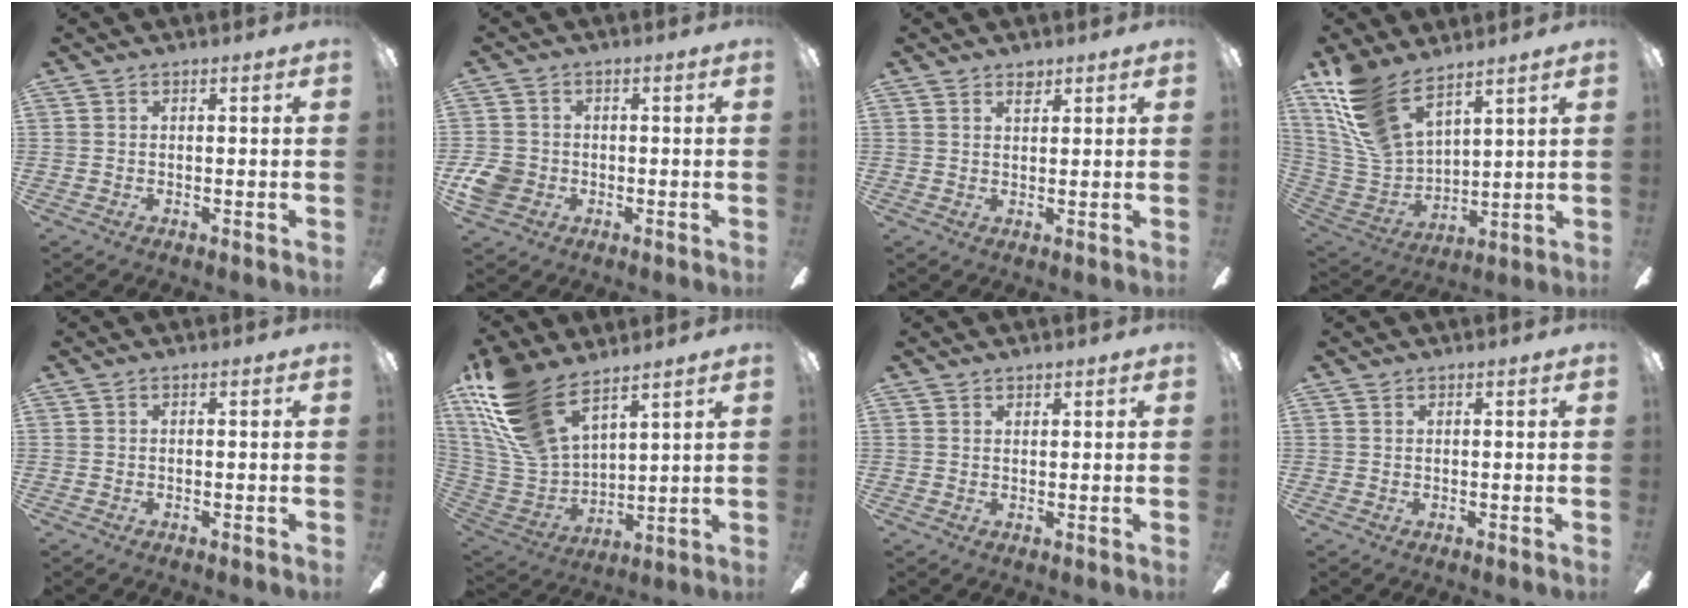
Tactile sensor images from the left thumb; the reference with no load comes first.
{"total": 5.9, "force": [-1.4, 5.1, 2.7], "torque": [-0.065, 0.008, -0.026]}
{"total": 2.3, "force": [1.9, 1.1, 0.7], "torque": [0.000, -0.008, 0.033]}
{"total": 15.8, "force": [11.7, 6.6, 8.2], "torque": [-0.216, -0.056, 0.220]}
{"total": 0.0}
{"total": 19.3, "force": [13.3, 8.7, 11.0], "torque": [-0.271, -0.065, 0.248]}
{"total": 1.4, "force": [1.3, 0.6, 0.0], "torque": [0.000, -0.001, 0.025]}
{"total": 0.6, "force": [0.5, 0.3, 0.2], "torque": [-0.003, 0.002, 0.010]}